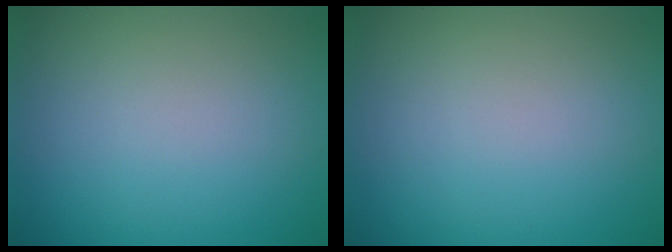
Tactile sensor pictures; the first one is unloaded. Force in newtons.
{"total": 0.0}